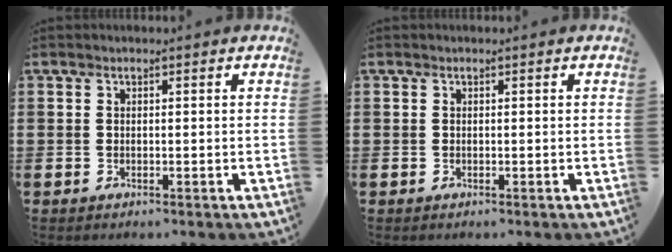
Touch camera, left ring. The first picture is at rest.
{"total": 0.0}